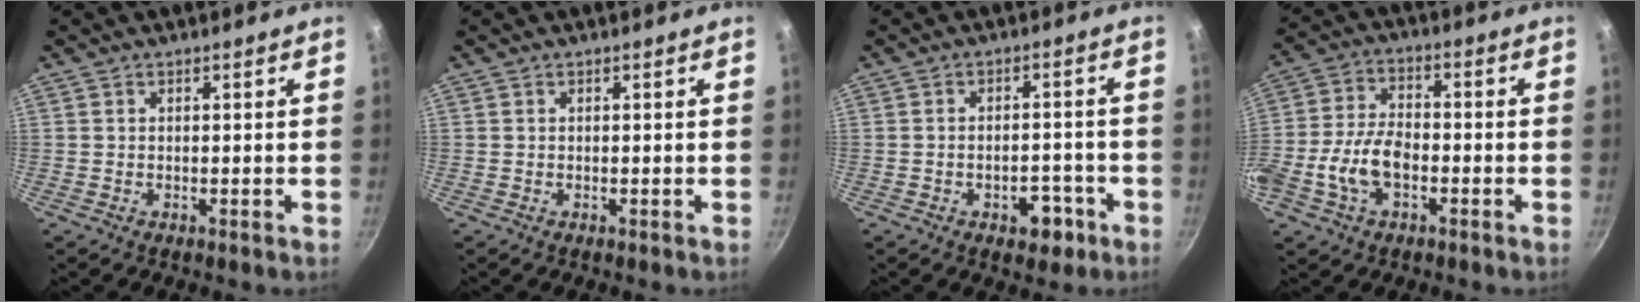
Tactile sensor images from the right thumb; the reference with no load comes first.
{"total": 0.0}
{"total": 5.9, "force": [-3.0, 3.4, 3.8], "torque": [-0.029, 0.020, -0.035]}
{"total": 10.2, "force": [-3.2, 6.0, 7.6], "torque": [-0.139, 0.032, -0.069]}